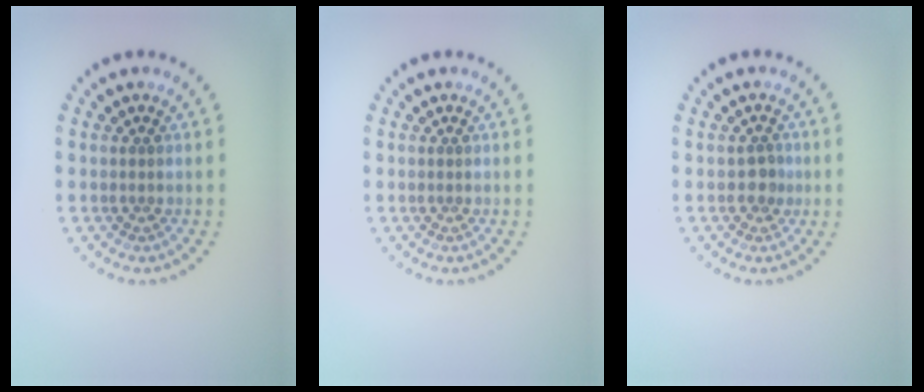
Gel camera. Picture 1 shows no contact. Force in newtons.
{"total": 0.0}
{"total": 1.3, "press": 1.2, "slide": 0.4}